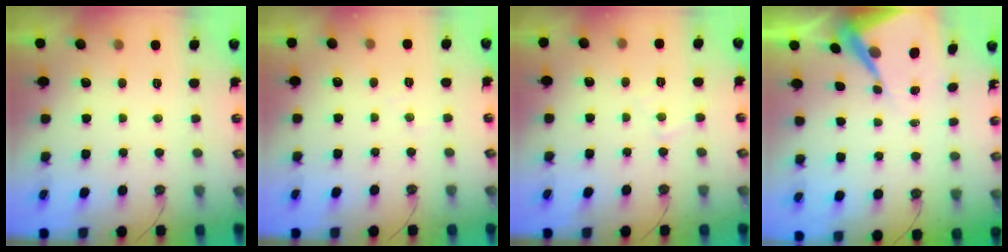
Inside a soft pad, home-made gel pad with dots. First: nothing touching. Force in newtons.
{"total": 4.5, "press": 4.4, "slide": 0.7}
{"total": 4.9, "press": 4.8, "slide": 0.7}
{"total": 9.3, "press": 9.3, "slide": 0.8}